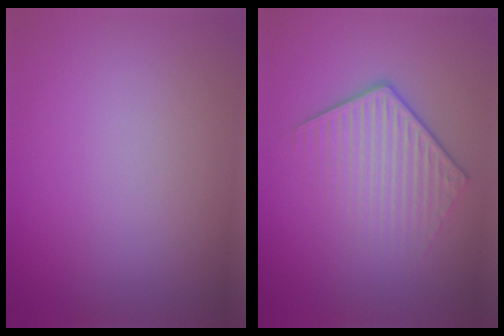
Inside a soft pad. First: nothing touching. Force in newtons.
{"total": 4.2, "press": 3.1, "slide": 2.9}